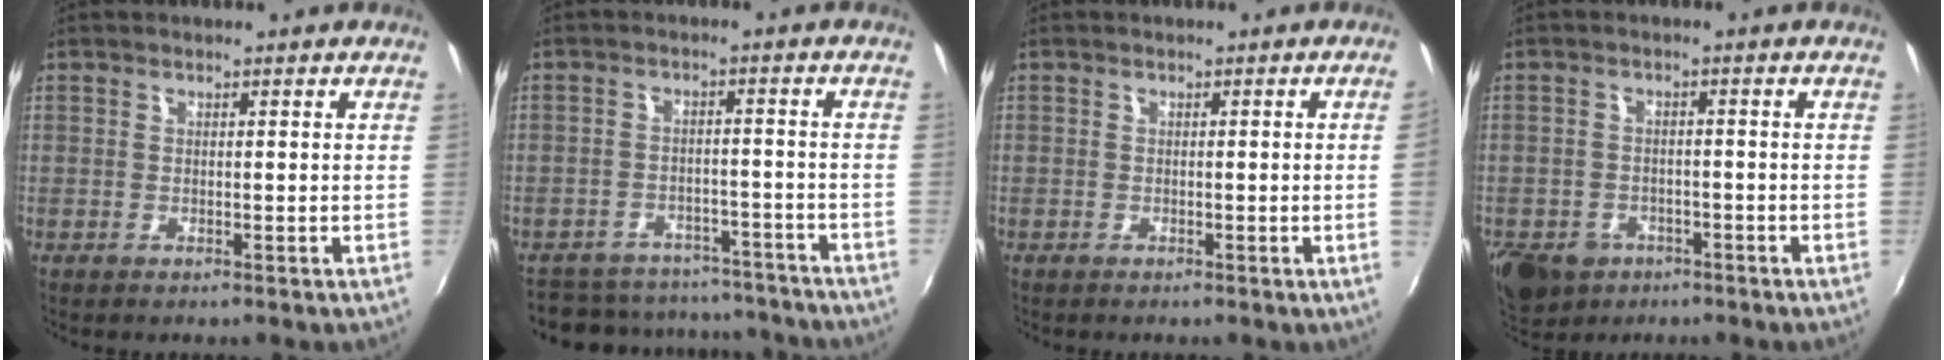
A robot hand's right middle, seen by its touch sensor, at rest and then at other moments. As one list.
[{"total": 17.5, "force": [-15.4, 6.9, 4.7], "torque": [-0.108, 0.026, -0.192]}, {"total": 1.6, "force": [0.0, -1.0, 1.2], "torque": [-0.009, -0.012, 0.001]}, {"total": 10.5, "force": [-5.9, 7.6, 4.3], "torque": [-0.120, -0.010, -0.089]}]